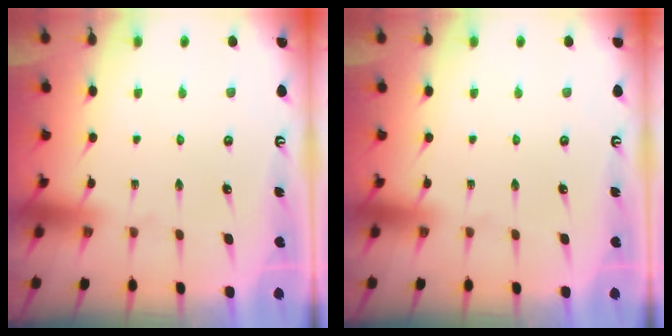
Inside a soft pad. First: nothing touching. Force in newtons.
{"total": 0.0}